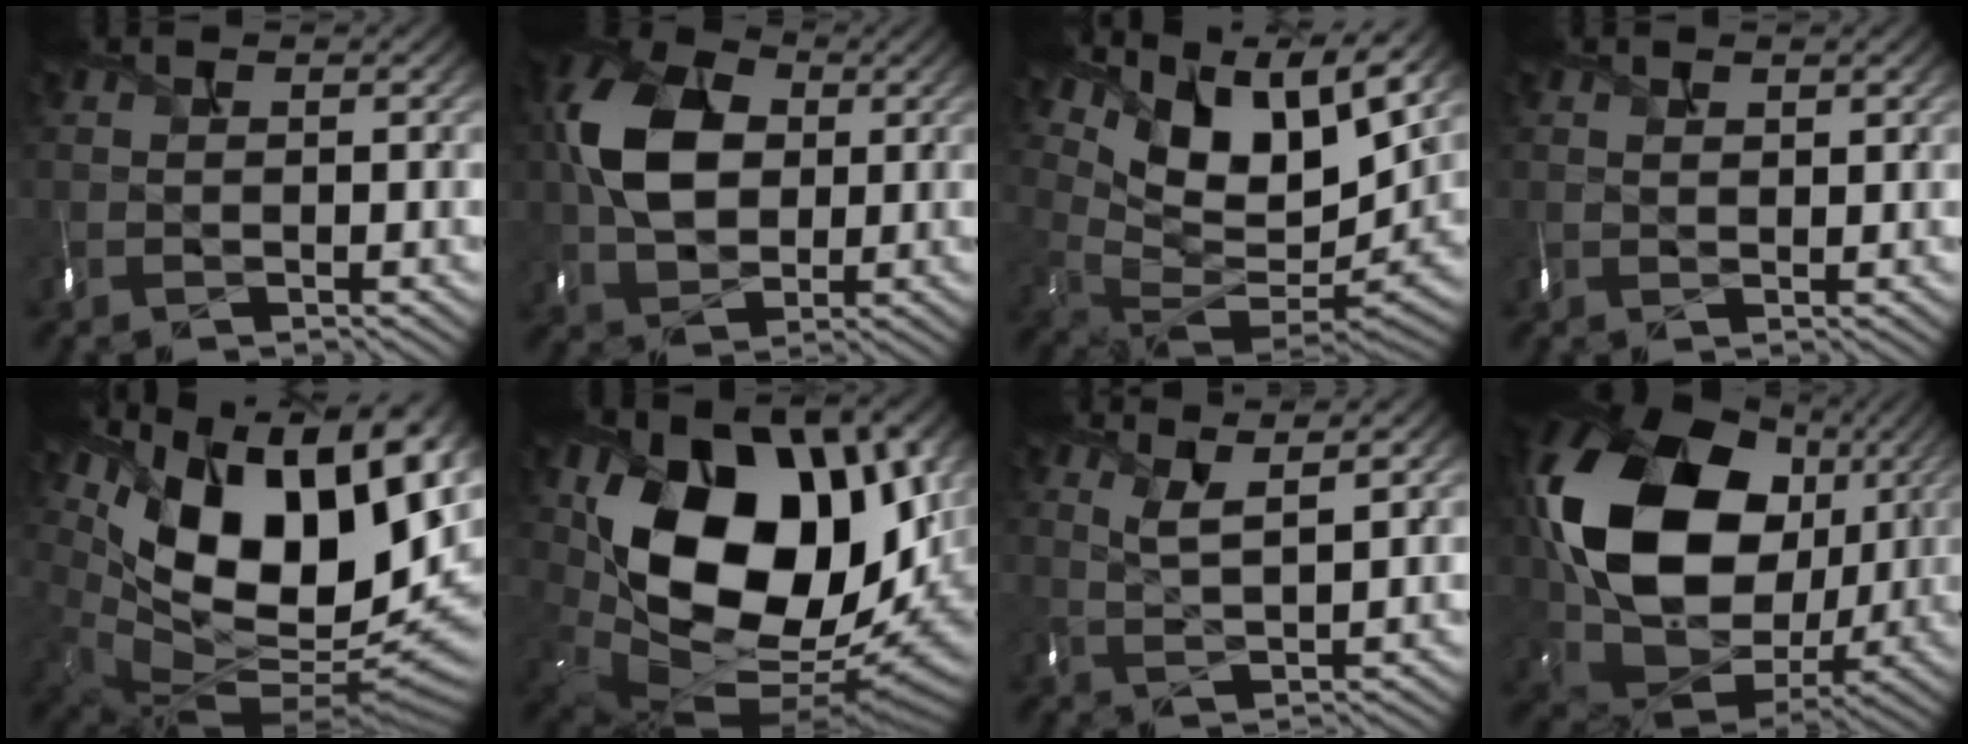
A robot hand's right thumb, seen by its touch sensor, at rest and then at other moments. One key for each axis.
{"total": 9.8, "fx": 1.3, "fy": 7.2, "fz": 6.5, "tx": -0.160, "ty": 0.004, "tz": 0.018}
{"total": 15.1, "fx": 8.6, "fy": 6.8, "fz": 10.3, "tx": -0.216, "ty": 0.010, "tz": 0.157}
{"total": 0.9, "fx": 0.8, "fy": 0.3, "fz": 0.4, "tx": -0.008, "ty": -0.005, "tz": 0.020}
{"total": 20.1, "fx": 6.1, "fy": 11.4, "fz": 15.3, "tx": -0.248, "ty": 0.006, "tz": 0.135}
{"total": 19.4, "fx": 4.3, "fy": 12.6, "fz": 14.1, "tx": -0.265, "ty": -0.041, "tz": 0.102}
{"total": 4.5, "fx": 3.0, "fy": 0.9, "fz": 3.2, "tx": -0.067, "ty": -0.009, "tz": 0.067}
{"total": 19.3, "fx": 4.7, "fy": 14.4, "fz": 12.0, "tx": -0.279, "ty": -0.011, "tz": 0.102}